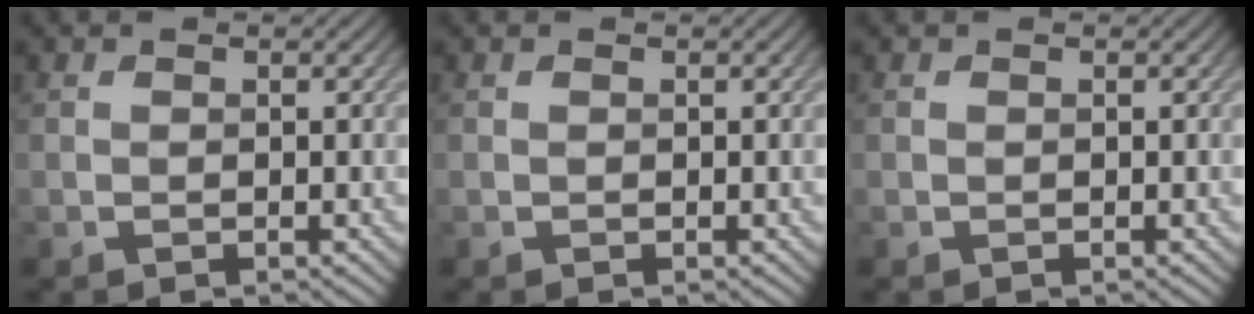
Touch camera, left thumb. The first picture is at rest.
{"total": 0.0}
{"total": 0.0}